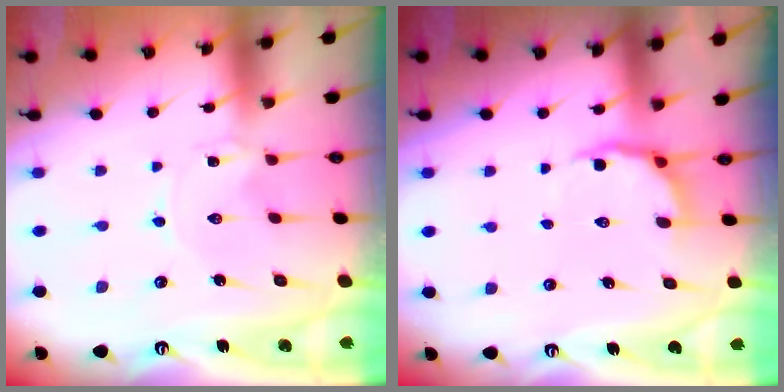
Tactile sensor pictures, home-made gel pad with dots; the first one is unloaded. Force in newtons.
{"total": 4.9, "press": 4.2, "slide": 2.6}